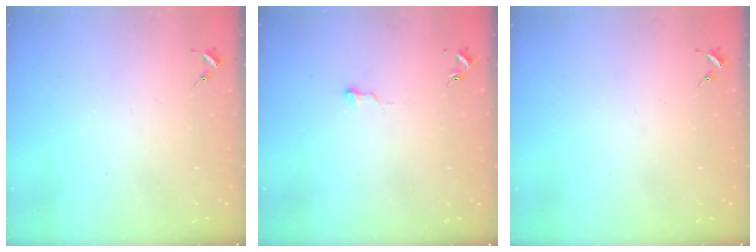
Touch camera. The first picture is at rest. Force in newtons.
{"total": 3.9, "press": 3.9, "slide": 0.3}
{"total": 0.0}